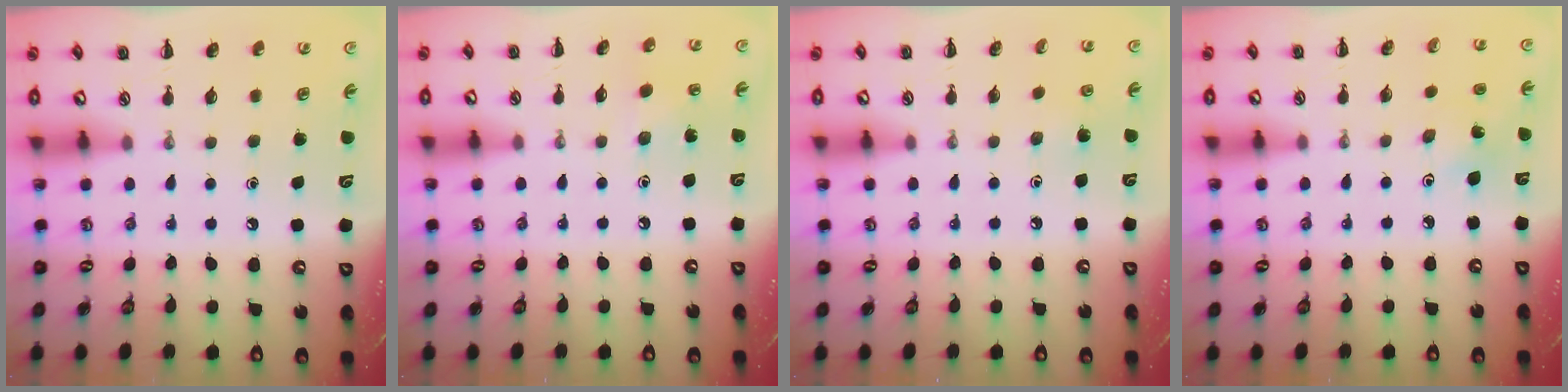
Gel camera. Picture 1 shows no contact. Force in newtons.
{"total": 2.8, "press": 2.7, "slide": 0.9}
{"total": 2.7, "press": 2.6, "slide": 1.0}
{"total": 3.9, "press": 3.7, "slide": 1.3}